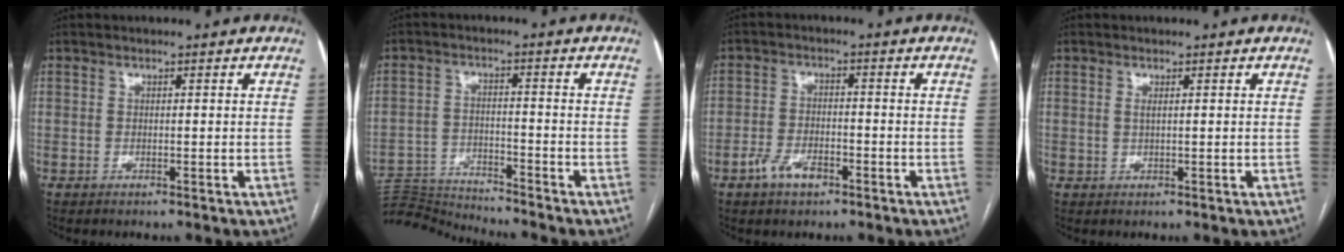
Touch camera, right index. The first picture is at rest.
{"total": 9.1, "force": [-8.9, -1.6, -0.2], "torque": [0.004, 0.004, -0.161]}
{"total": 4.8, "force": [-2.8, 2.2, 3.2], "torque": [-0.064, 0.005, -0.050]}
{"total": 0.7, "force": [0.3, 0.1, 0.7], "torque": [-0.018, 0.000, 0.005]}